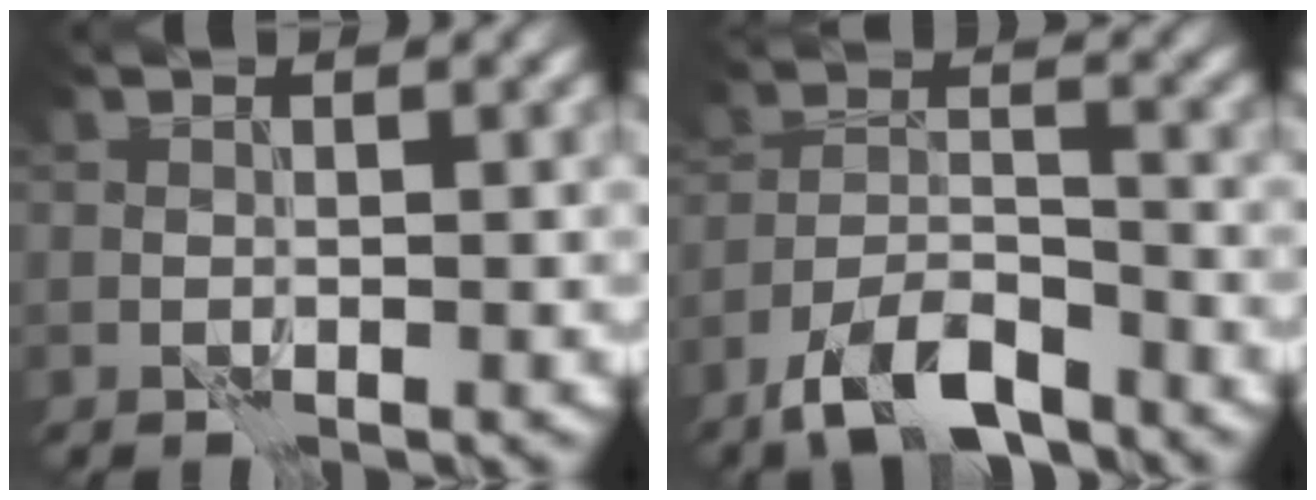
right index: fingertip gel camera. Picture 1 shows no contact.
{"total": 7.1, "force": [-5.3, 2.4, 4.2], "torque": [-0.070, -0.006, -0.102]}